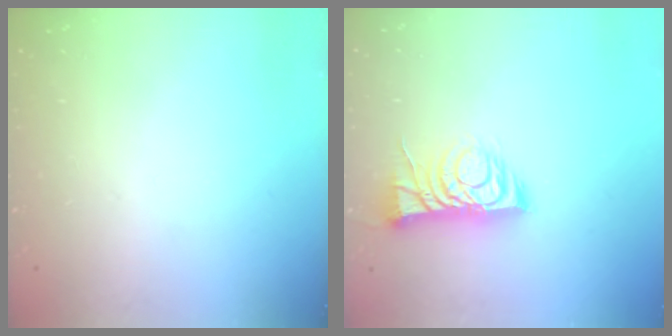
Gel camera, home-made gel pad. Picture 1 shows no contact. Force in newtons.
{"total": 8.3, "press": 8.3, "slide": 0.7}